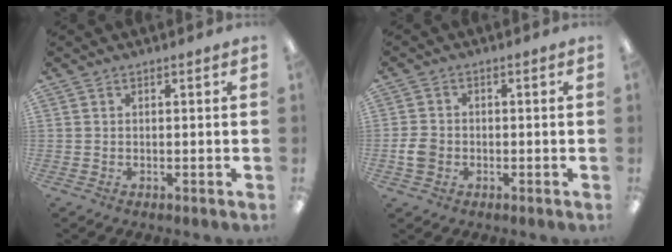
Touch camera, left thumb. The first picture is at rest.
{"total": 4.4, "force": [-0.9, 3.5, 2.4], "torque": [-0.053, 0.003, -0.019]}